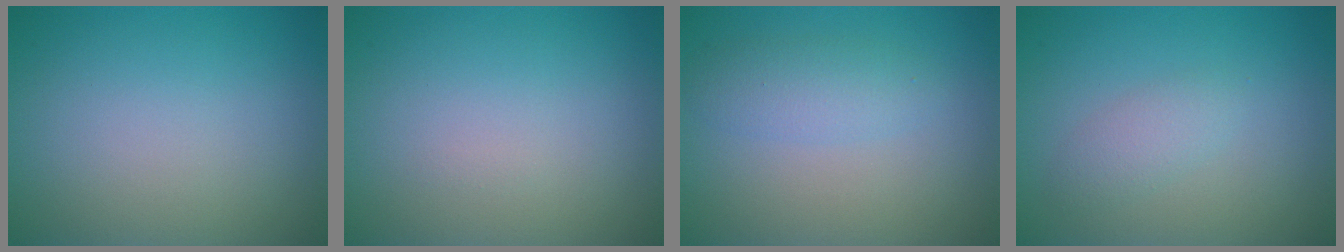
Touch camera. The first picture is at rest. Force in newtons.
{"total": 0.0}
{"total": 2.3, "press": 2.3, "slide": 0.1}
{"total": 1.7, "press": 1.6, "slide": 0.1}